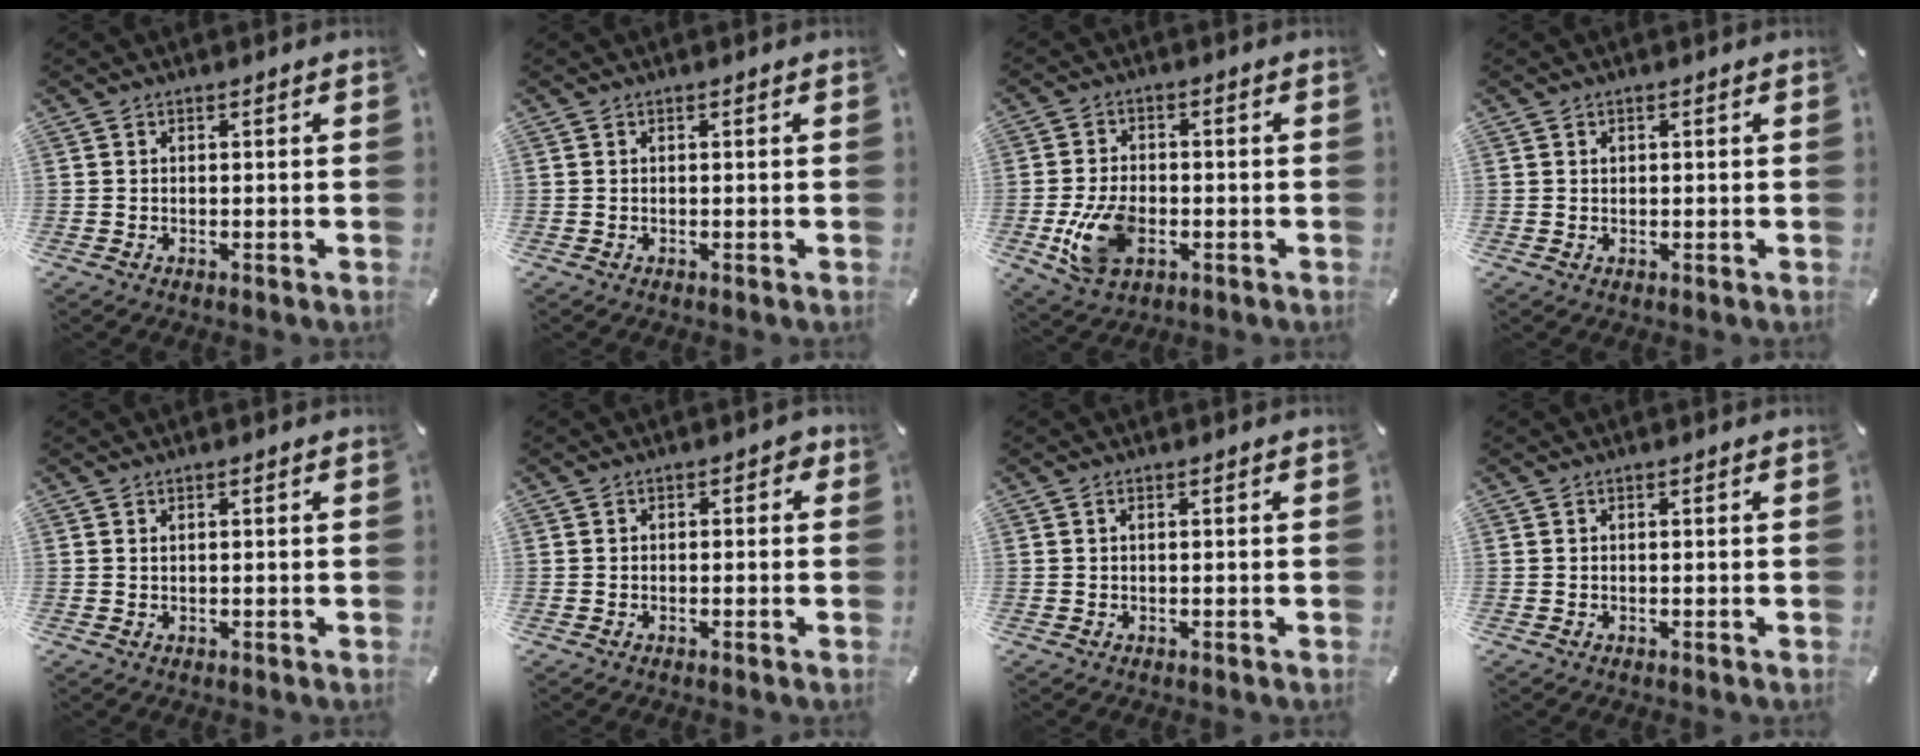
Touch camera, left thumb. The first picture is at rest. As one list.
[{"total": 0.0}, {"total": 11.0, "force": [-2.7, 7.2, 7.9], "torque": [-0.167, 0.001, -0.047]}, {"total": 0.8, "force": [0.2, 0.7, 0.2], "torque": [0.004, -0.001, 0.003]}, {"total": 0.5, "force": [0.3, 0.2, 0.4], "torque": [-0.007, -0.001, 0.006]}, {"total": 1.4, "force": [-0.4, 1.0, 0.9], "torque": [-0.009, 0.004, -0.011]}, {"total": 0.6, "force": [0.1, 0.1, 0.6], "torque": [-0.011, 0.001, 0.001]}, {"total": 0.0}]